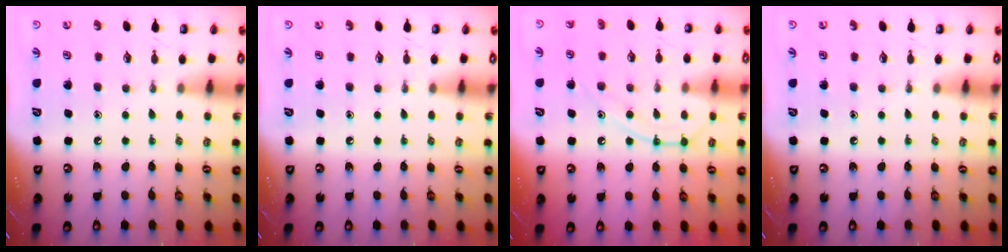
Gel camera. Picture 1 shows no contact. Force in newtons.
{"total": 0.0}
{"total": 13.1, "press": 13.0, "slide": 1.2}
{"total": 0.0}